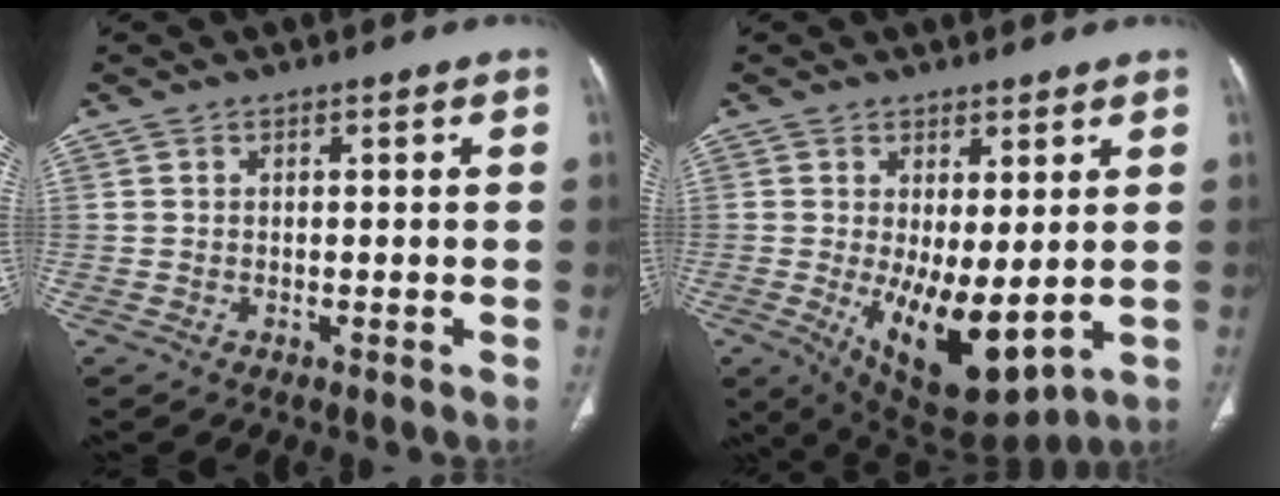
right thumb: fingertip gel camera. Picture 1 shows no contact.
{"total": 12.0, "force": [-0.9, 5.1, 10.8], "torque": [-0.170, -0.028, 0.008]}